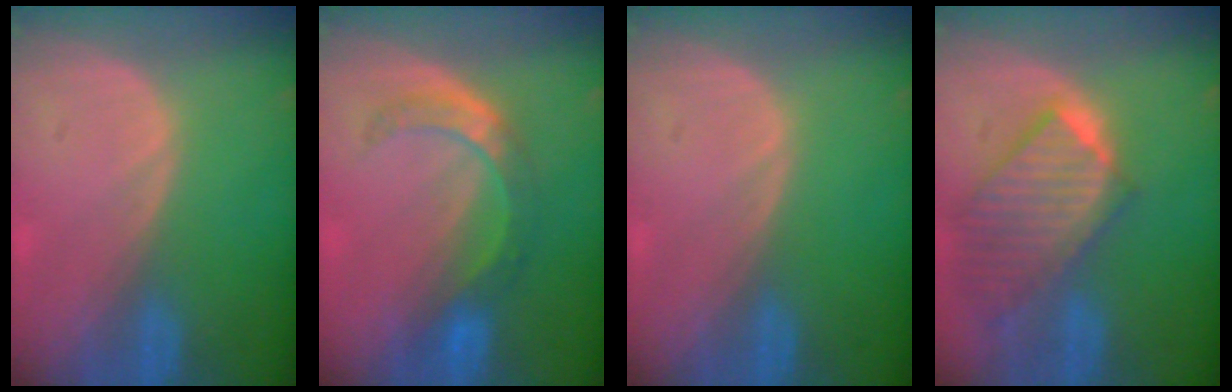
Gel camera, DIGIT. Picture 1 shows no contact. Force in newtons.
{"total": 5.6, "press": 5.5, "slide": 0.7}
{"total": 0.0}
{"total": 9.8, "press": 8.6, "slide": 4.6}